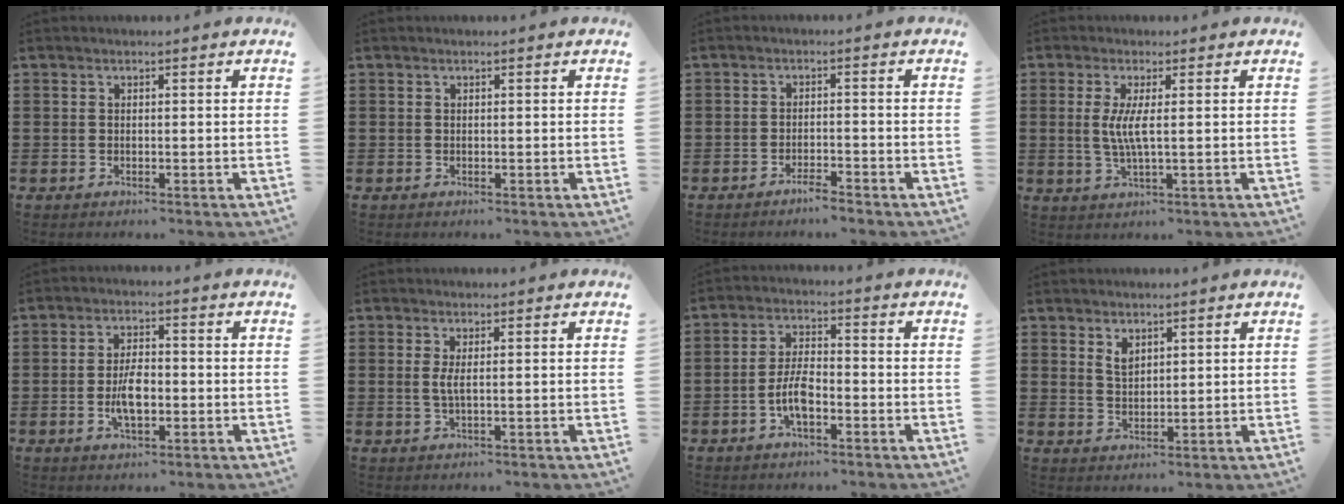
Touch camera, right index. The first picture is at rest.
{"total": 0.0}
{"total": 2.1, "force": [-1.9, 0.2, 0.9], "torque": [-0.018, 0.001, -0.036]}
{"total": 4.3, "force": [0.3, 0.3, 4.3], "torque": [-0.095, -0.011, -0.001]}
{"total": 5.4, "force": [-1.1, 2.5, 4.7], "torque": [-0.096, 0.001, -0.023]}
{"total": 2.0, "force": [0.1, 0.1, 2.0], "torque": [-0.047, -0.008, -0.001]}
{"total": 5.6, "force": [-2.2, 2.2, 4.6], "torque": [-0.106, 0.001, -0.048]}
{"total": 2.4, "force": [1.6, 1.3, 1.2], "torque": [-0.027, 0.003, 0.031]}